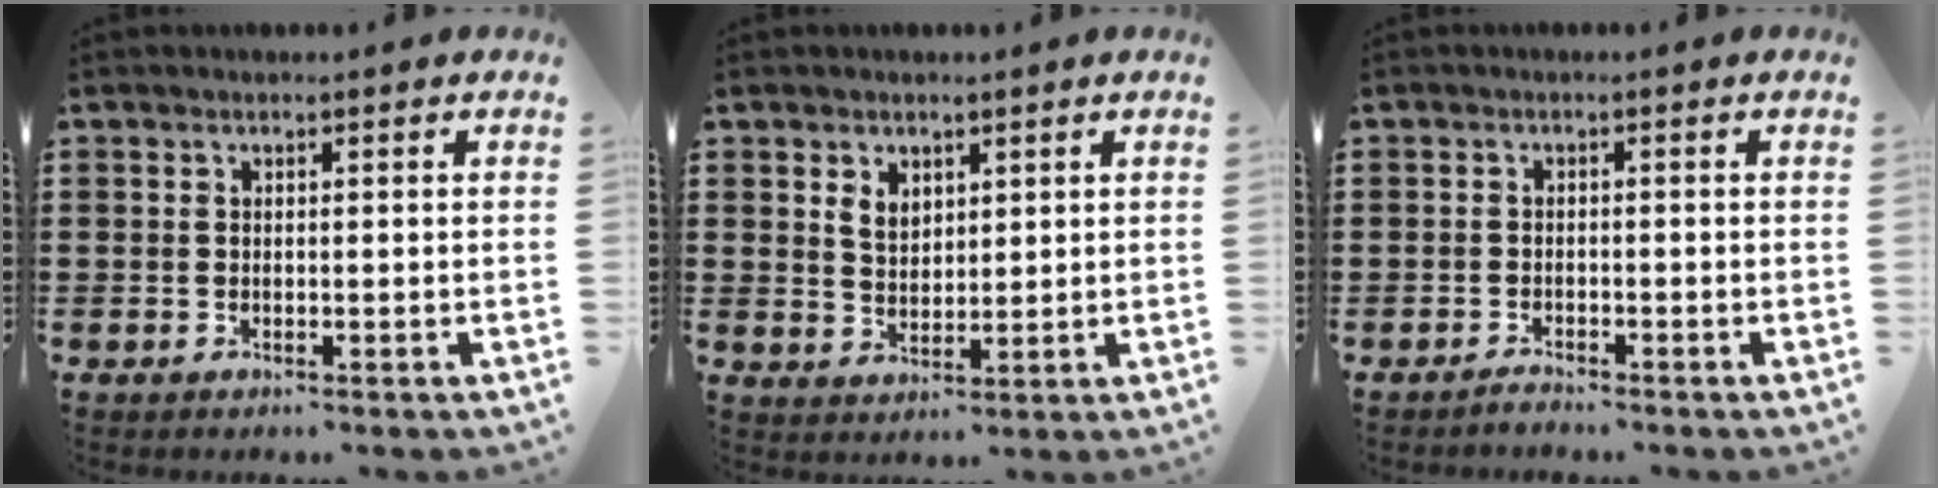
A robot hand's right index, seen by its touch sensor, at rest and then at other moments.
{"total": 3.2, "force": [1.8, 2.2, 1.4], "torque": [-0.036, 0.009, 0.033]}
{"total": 1.2, "force": [-1.2, 0.0, 0.0], "torque": [-0.003, 0.003, -0.025]}